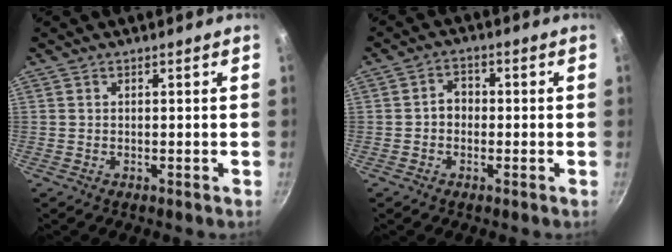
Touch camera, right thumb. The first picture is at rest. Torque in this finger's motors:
{"motor_torque": [0.33, -0.47, -0.11, 0.13, 0.02]}